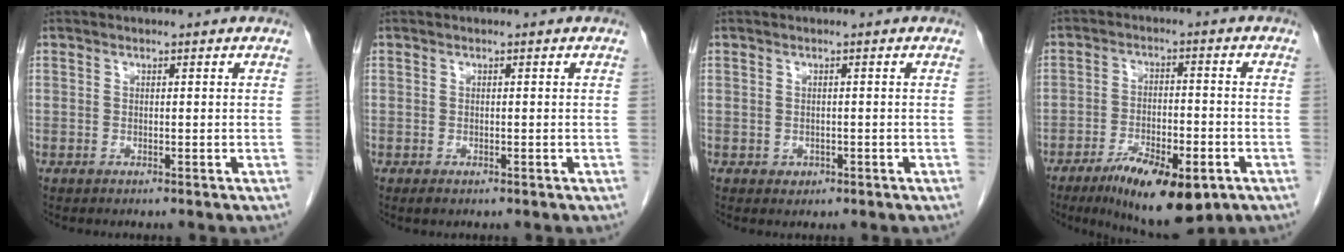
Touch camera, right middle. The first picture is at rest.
{"total": 0.8, "force": [-0.5, 0.5, 0.5], "torque": [-0.011, -0.001, -0.003]}
{"total": 1.0, "force": [-0.3, 0.9, 0.3], "torque": [-0.008, 0.001, -0.001]}
{"total": 12.3, "force": [-7.1, 3.8, 9.3], "torque": [-0.147, -0.015, -0.108]}